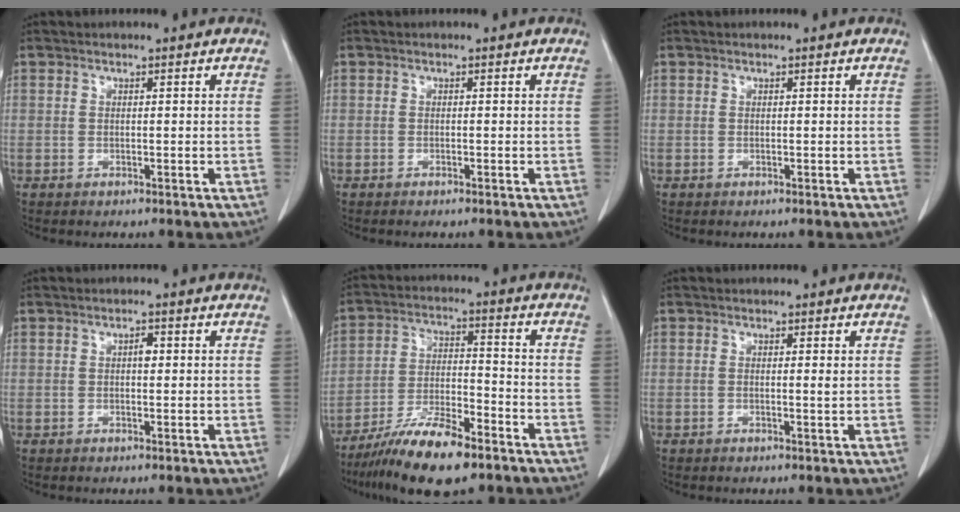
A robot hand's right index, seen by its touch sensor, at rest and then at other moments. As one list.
[{"total": 0.6, "force": [-0.5, 0.1, 0.3], "torque": [-0.006, -0.001, -0.007]}, {"total": 0.0}, {"total": 1.2, "force": [0.2, 0.6, 1.1], "torque": [-0.014, 0.004, 0.002]}, {"total": 12.5, "force": [-8.9, 2.7, 8.3], "torque": [-0.148, -0.014, -0.157]}, {"total": 0.6, "force": [0.1, -0.1, 0.5], "torque": [-0.009, -0.002, -0.001]}]